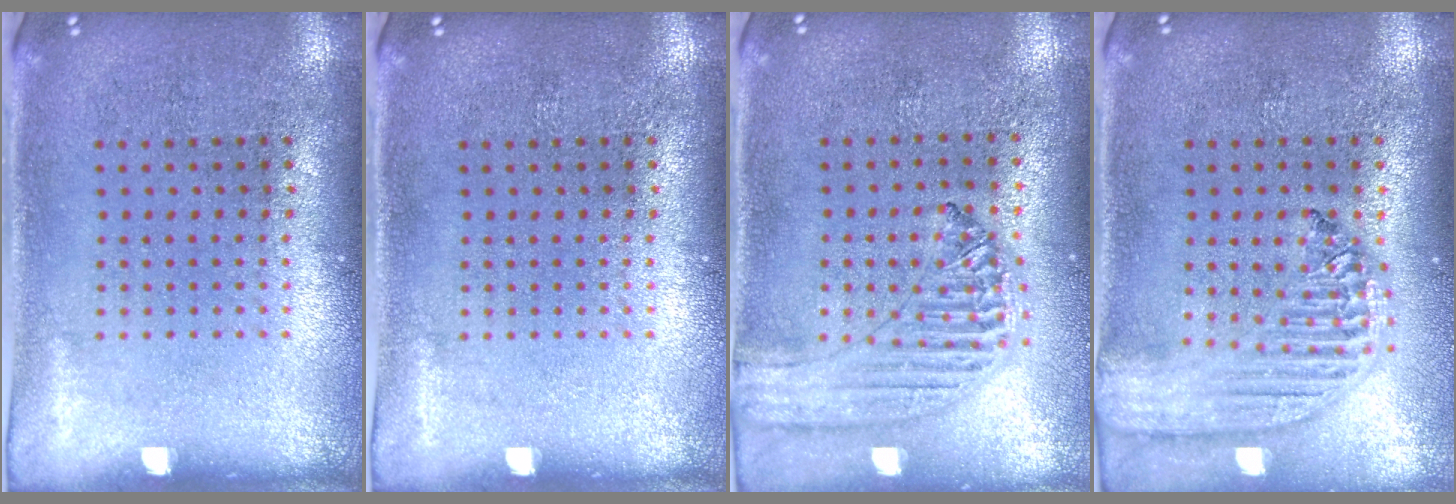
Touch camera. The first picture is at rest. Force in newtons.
{"total": 0.0}
{"total": 1.3, "press": 1.3, "slide": 0.1}
{"total": 2.2, "press": 1.9, "slide": 1.1}